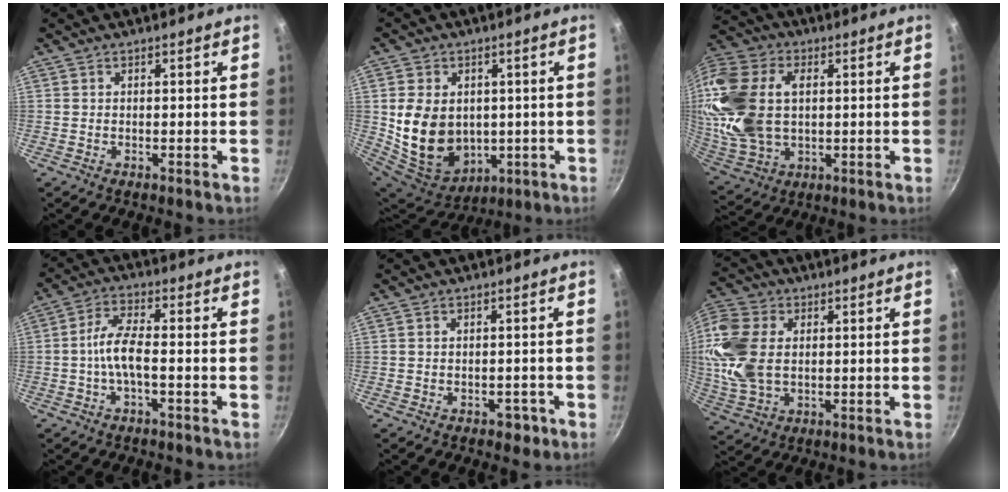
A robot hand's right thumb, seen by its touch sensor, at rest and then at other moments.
{"total": 15.9, "force": [0.6, 12.5, 9.9], "torque": [-0.171, -0.019, 0.035]}
{"total": 24.1, "force": [3.8, 16.4, 17.2], "torque": [-0.378, 0.011, 0.077]}
{"total": 5.9, "force": [-1.8, 2.1, 5.3], "torque": [-0.115, 0.025, -0.043]}
{"total": 2.7, "force": [-1.4, 1.8, 1.4], "torque": [-0.001, 0.020, -0.005]}
{"total": 13.9, "force": [1.5, 9.5, 10.0], "torque": [-0.197, -0.002, 0.028]}